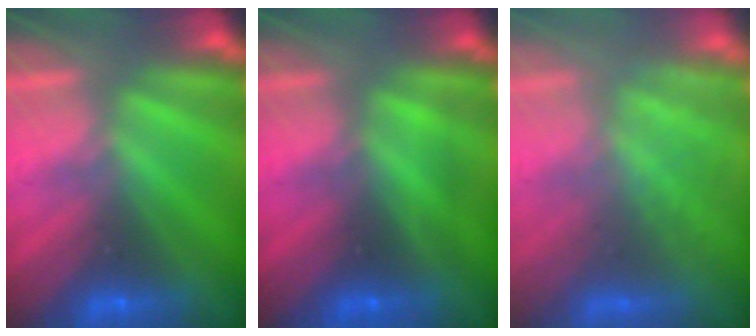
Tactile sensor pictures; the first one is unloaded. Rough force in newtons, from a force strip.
{"total": 1.8}
{"total": 2.8}